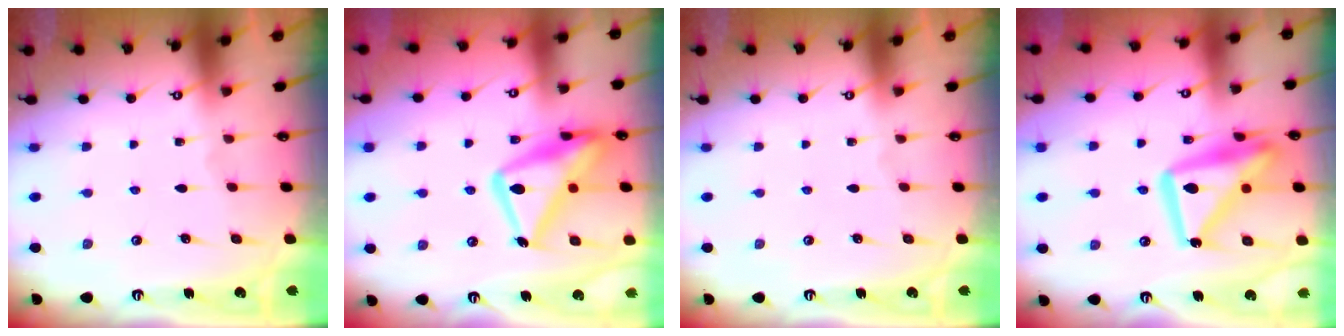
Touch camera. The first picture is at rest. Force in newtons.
{"total": 19.5, "press": 19.4, "slide": 1.5}
{"total": 0.0}
{"total": 17.5, "press": 17.4, "slide": 1.8}